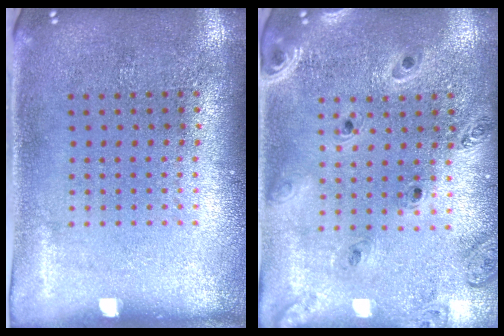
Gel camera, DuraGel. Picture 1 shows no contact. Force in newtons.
{"total": 1.3, "press": 1.3, "slide": 0.2}